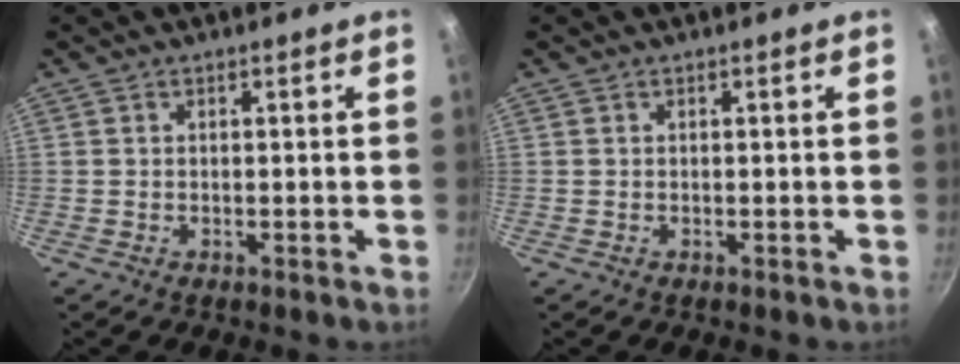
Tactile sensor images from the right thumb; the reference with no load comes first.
{"total": 0.0}